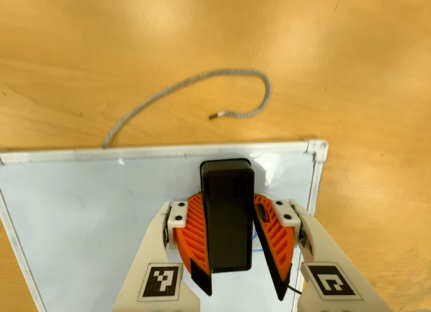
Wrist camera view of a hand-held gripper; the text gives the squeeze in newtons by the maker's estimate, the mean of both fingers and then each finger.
{"total": 7.9, "left": 9.3, "right": 6.5}